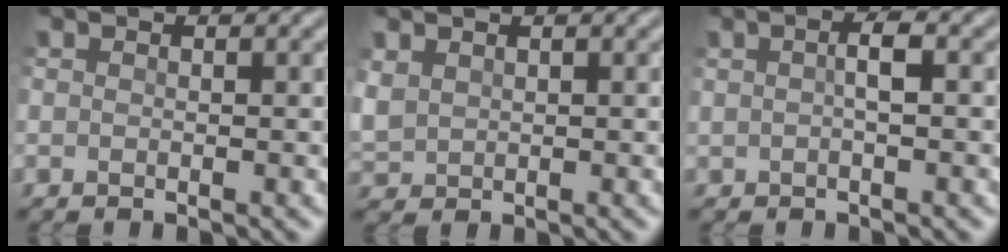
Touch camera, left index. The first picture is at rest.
{"total": 1.9, "force": [1.0, 1.4, 0.8], "torque": [-0.030, 0.002, 0.025]}
{"total": 1.6, "force": [0.0, 0.3, 1.6], "torque": [-0.033, 0.006, -0.003]}